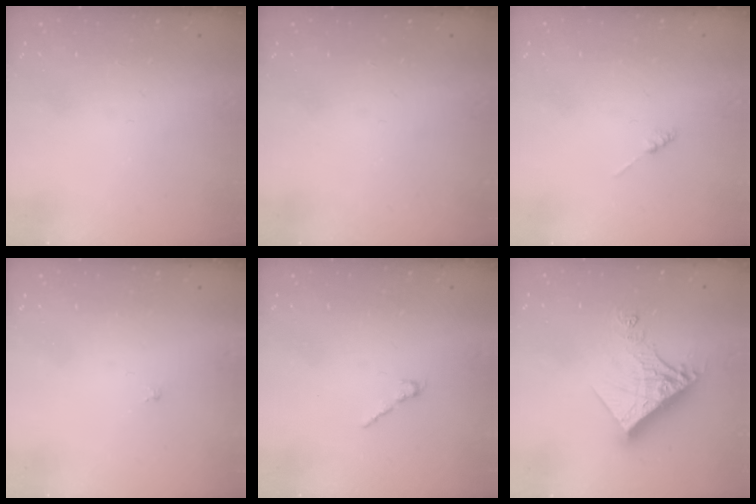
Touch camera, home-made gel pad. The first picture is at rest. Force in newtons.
{"total": 0.0}
{"total": 0.0}
{"total": 1.0, "press": 0.9, "slide": 0.3}
{"total": 2.1, "press": 2.0, "slide": 0.7}
{"total": 14.6, "press": 14.5, "slide": 1.3}